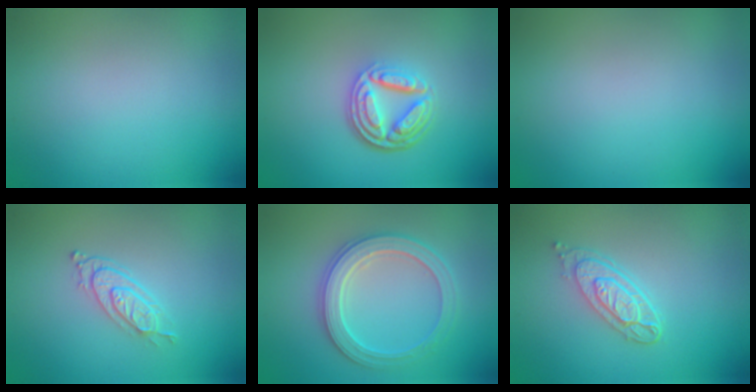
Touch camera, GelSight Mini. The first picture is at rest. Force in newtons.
{"total": 5.0, "press": 3.5, "slide": 3.6}
{"total": 0.0}
{"total": 2.7, "press": 2.1, "slide": 1.6}
{"total": 4.8, "press": 4.8, "slide": 0.7}
{"total": 3.7, "press": 3.0, "slide": 2.2}